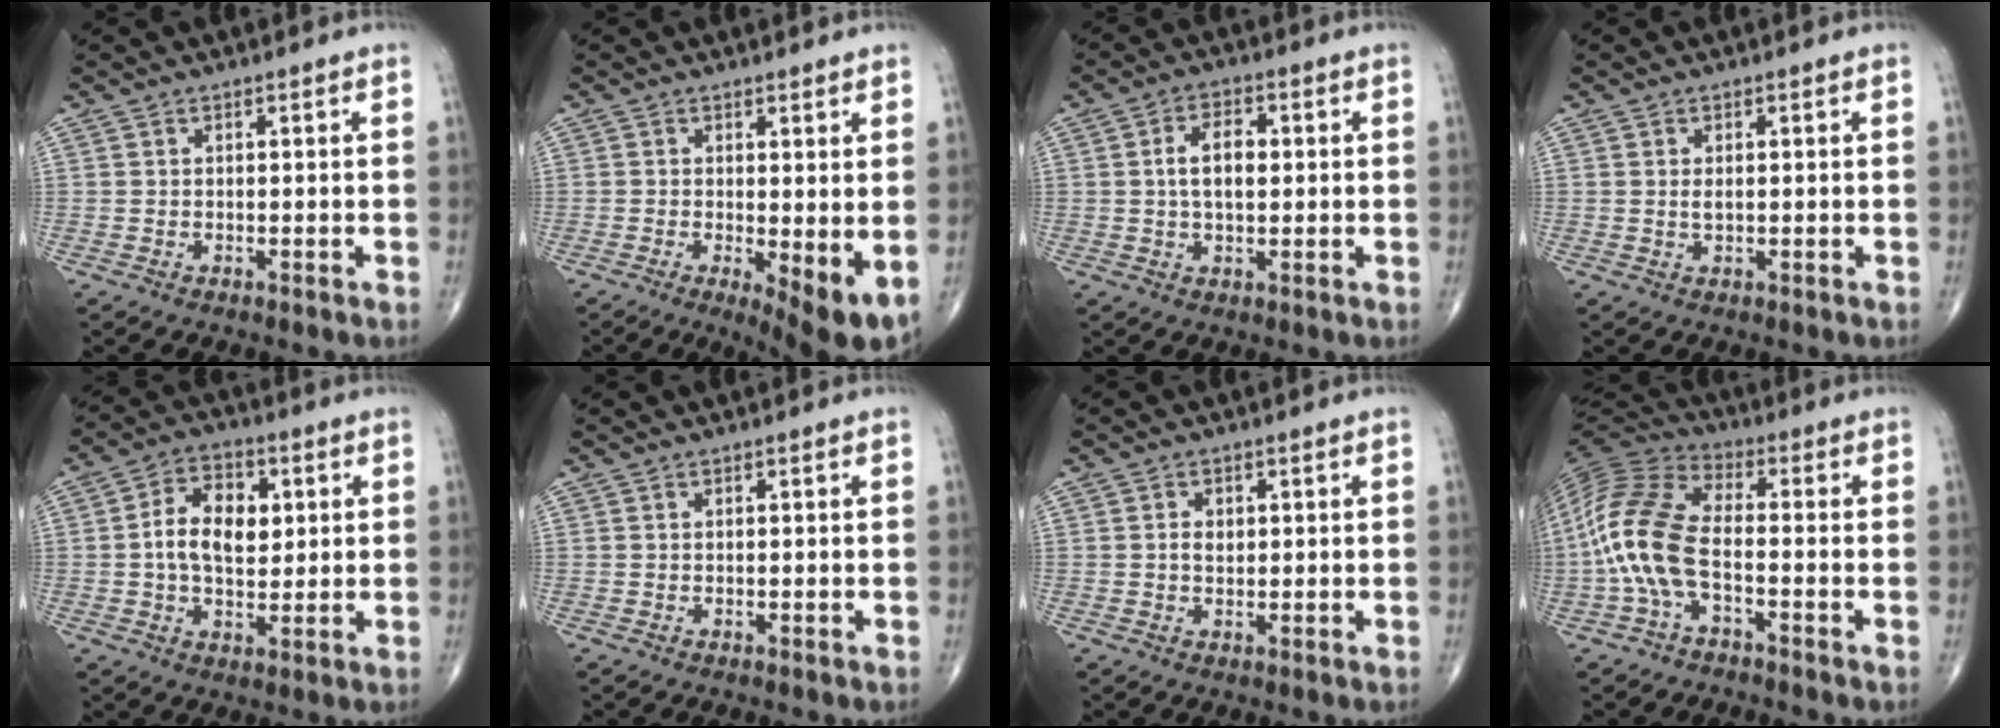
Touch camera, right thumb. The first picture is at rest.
{"total": 7.5, "force": [-1.1, 2.3, 7.0], "torque": [-0.104, -0.022, -0.014]}
{"total": 6.3, "force": [0.7, 3.5, 5.2], "torque": [-0.085, 0.010, 0.007]}
{"total": 1.4, "force": [0.2, 0.7, 1.2], "torque": [-0.021, 0.000, 0.005]}
{"total": 10.5, "force": [1.2, 6.7, 8.0], "torque": [-0.118, 0.007, 0.017]}
{"total": 0.0}
{"total": 2.3, "force": [0.3, 1.6, 1.6], "torque": [-0.020, 0.002, 0.005]}
{"total": 13.7, "force": [-3.3, 6.4, 11.6], "torque": [-0.259, 0.035, -0.073]}